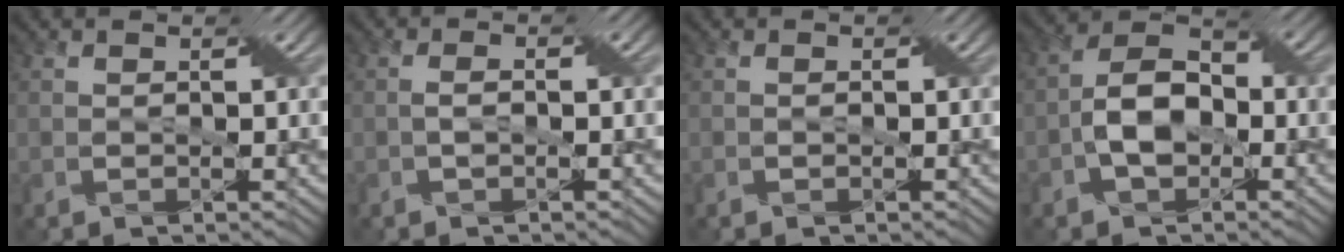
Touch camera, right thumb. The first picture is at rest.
{"total": 1.0, "force": [-0.5, 0.1, 0.9], "torque": [-0.018, 0.005, -0.013]}
{"total": 0.0}
{"total": 6.4, "force": [-1.8, 4.1, 4.5], "torque": [-0.082, 0.011, -0.042]}